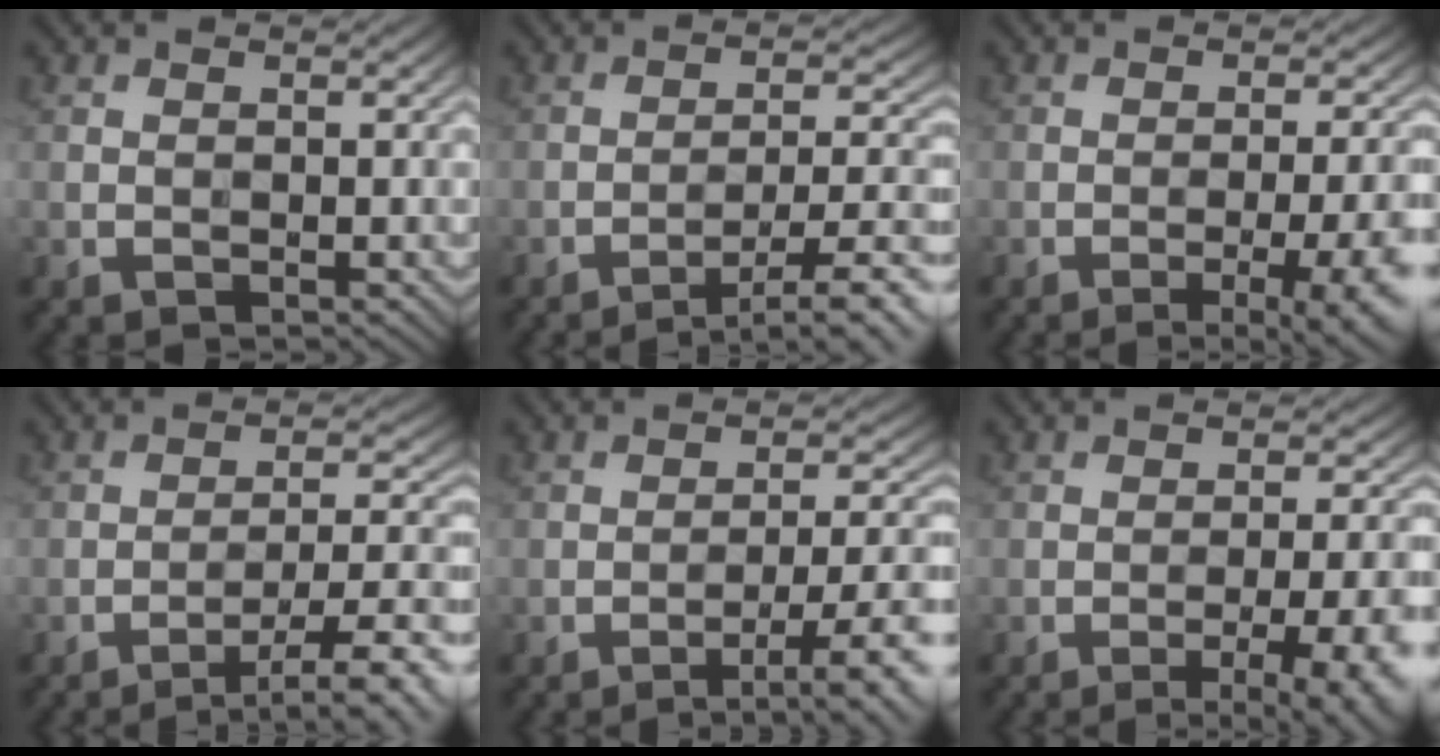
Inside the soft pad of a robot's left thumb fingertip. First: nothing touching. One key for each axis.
{"total": 9.7, "fx": -6.2, "fy": 2.3, "fz": 7.1, "tx": -0.114, "ty": 0.010, "tz": -0.085}
{"total": 10.8, "fx": -4.3, "fy": 3.4, "fz": 9.3, "tx": -0.093, "ty": 0.010, "tz": -0.054}
{"total": 10.6, "fx": -6.4, "fy": 2.8, "fz": 8.0, "tx": -0.123, "ty": 0.011, "tz": -0.084}
{"total": 7.5, "fx": -3.6, "fy": 1.7, "fz": 6.3, "tx": -0.099, "ty": 0.001, "tz": -0.048}
{"total": 11.4, "fx": -5.4, "fy": 3.2, "fz": 9.4, "tx": -0.102, "ty": 0.015, "tz": -0.070}